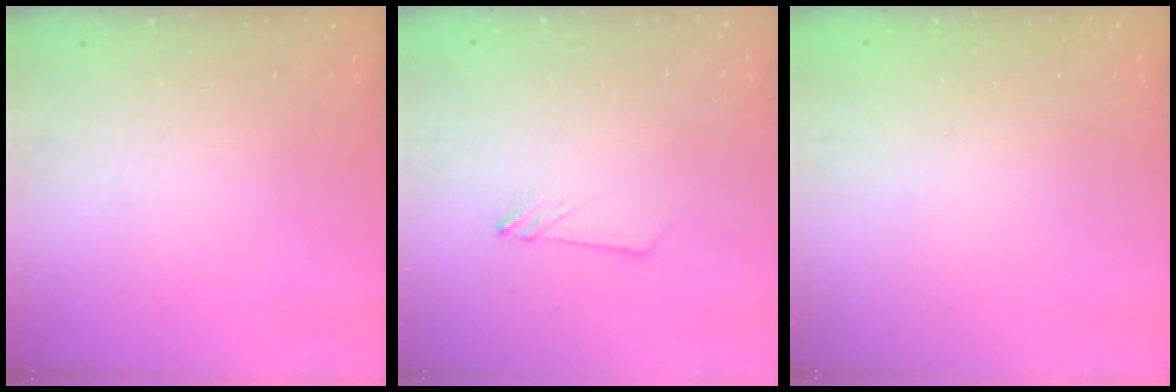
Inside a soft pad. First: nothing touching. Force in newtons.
{"total": 2.4, "press": 2.4, "slide": 0.2}
{"total": 0.7, "press": 0.3, "slide": 0.7}